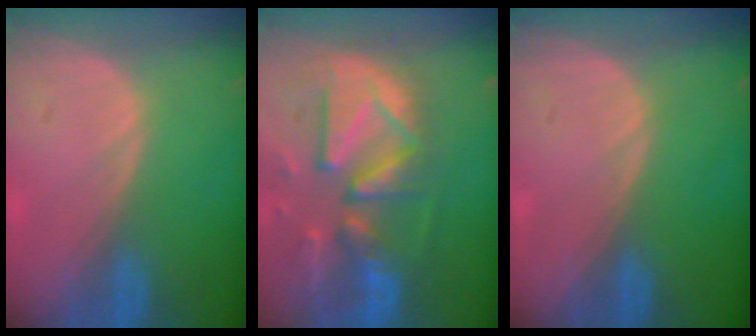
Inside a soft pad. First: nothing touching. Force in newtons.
{"total": 13.2, "press": 11.4, "slide": 6.6}
{"total": 0.0}